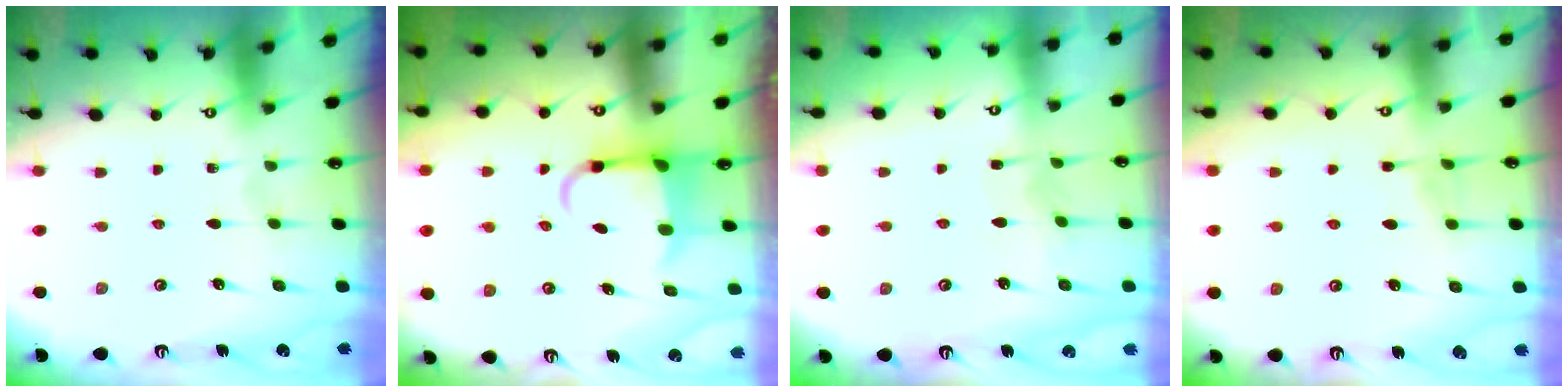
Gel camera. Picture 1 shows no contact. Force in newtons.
{"total": 4.4, "press": 4.3, "slide": 1.1}
{"total": 4.5, "press": 4.4, "slide": 0.6}
{"total": 3.6, "press": 3.5, "slide": 0.5}